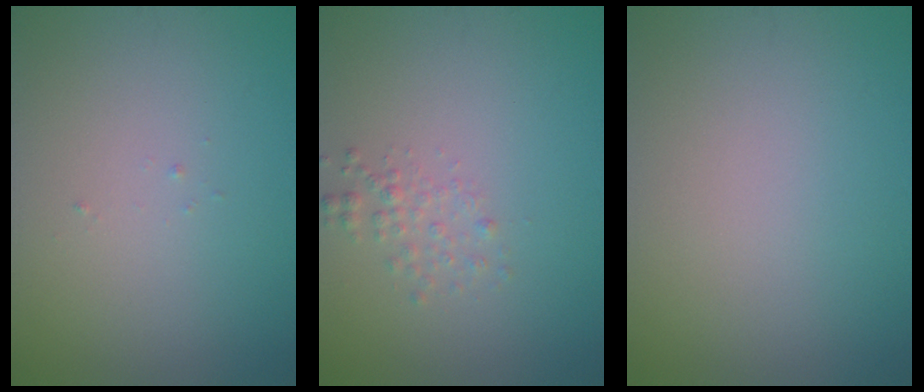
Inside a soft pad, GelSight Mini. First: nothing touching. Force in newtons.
{"total": 1.4, "press": 1.4, "slide": 0.1}
{"total": 0.0}